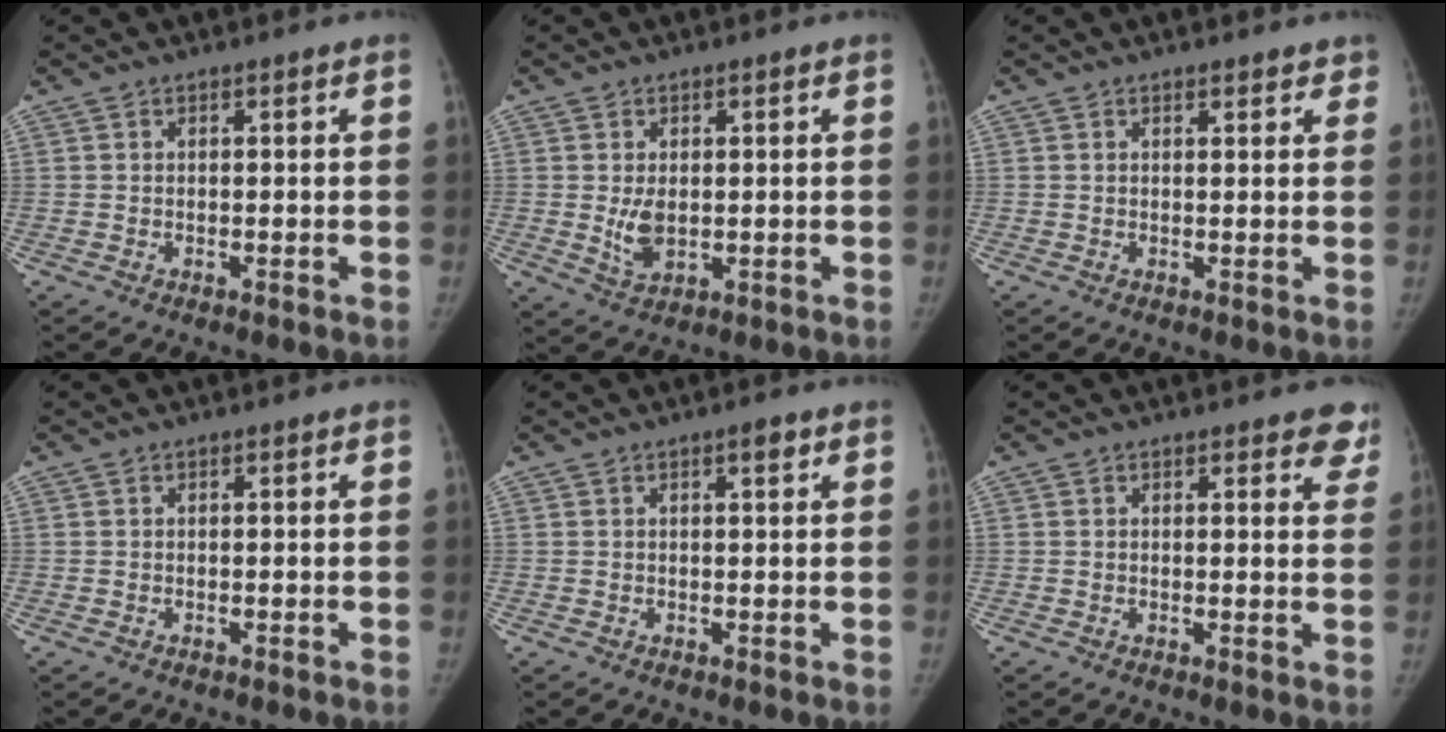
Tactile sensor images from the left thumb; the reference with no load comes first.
{"total": 4.5, "force": [0.1, 2.8, 3.6], "torque": [-0.060, -0.011, 0.010]}
{"total": 2.2, "force": [1.8, 1.0, 0.9], "torque": [0.008, -0.004, 0.018]}
{"total": 0.0}
{"total": 1.8, "force": [1.0, 0.5, 1.4], "torque": [-0.017, -0.002, 0.013]}
{"total": 5.0, "force": [3.9, 2.1, 2.4], "torque": [0.010, -0.017, 0.033]}